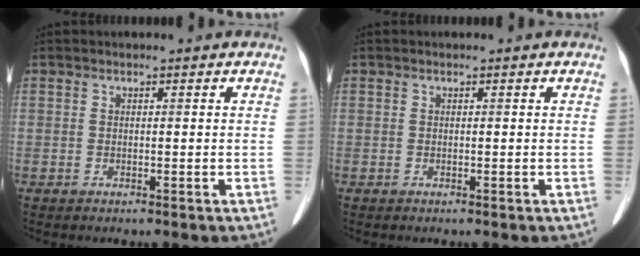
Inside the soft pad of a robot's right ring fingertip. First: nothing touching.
{"total": 0.0}